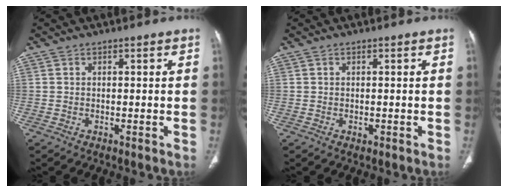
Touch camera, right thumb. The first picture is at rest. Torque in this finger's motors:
{"motor_torque": [0.05, 0.09, 0.12, -0.64, 0.02]}